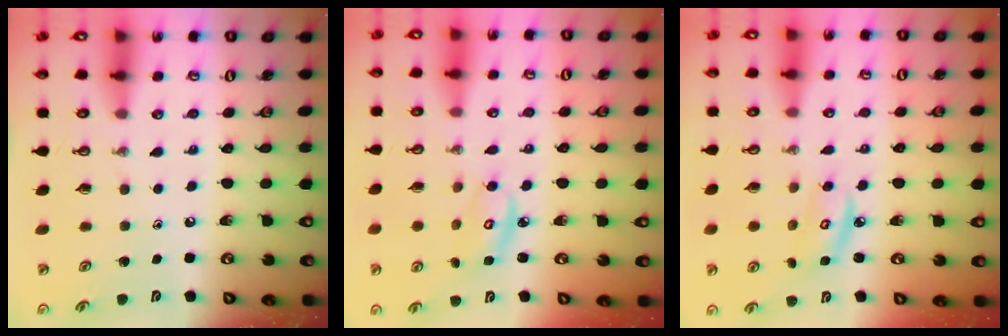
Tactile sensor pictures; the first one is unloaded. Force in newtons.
{"total": 6.4, "press": 6.4, "slide": 0.3}
{"total": 5.6, "press": 5.6, "slide": 0.3}